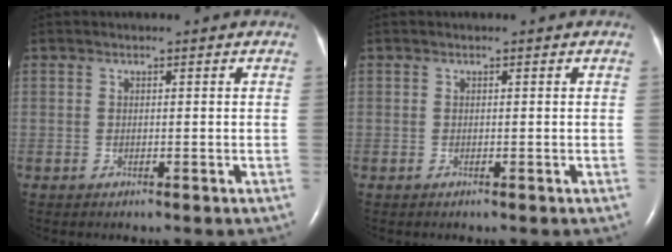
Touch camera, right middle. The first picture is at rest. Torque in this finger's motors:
{"motor_torque": [-0.05, 0.14, 0.00, 0.00]}